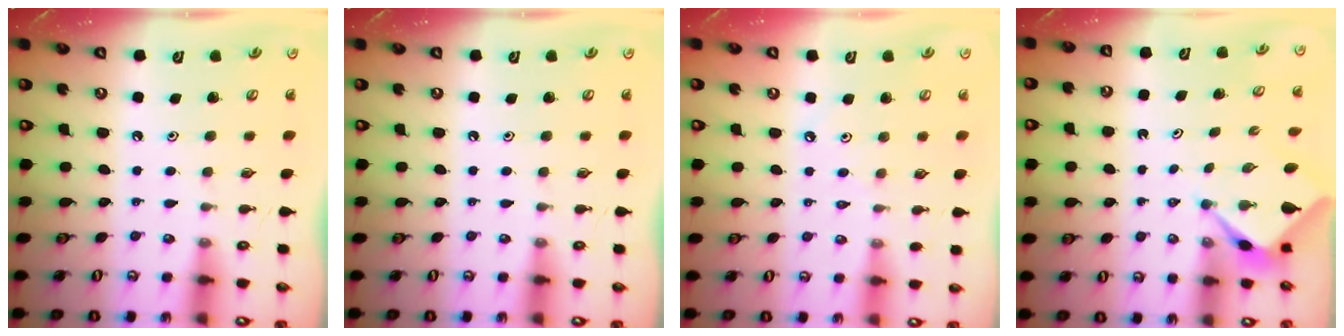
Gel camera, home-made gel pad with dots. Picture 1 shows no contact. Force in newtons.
{"total": 0.0}
{"total": 1.2, "press": 1.1, "slide": 0.4}
{"total": 2.6, "press": 2.6, "slide": 0.2}